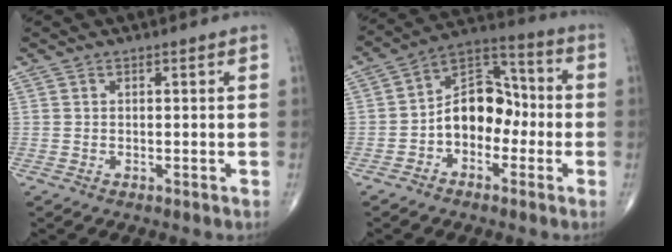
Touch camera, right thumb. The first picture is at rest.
{"total": 11.5, "force": [-2.2, 8.0, 8.0], "torque": [-0.096, 0.047, -0.055]}